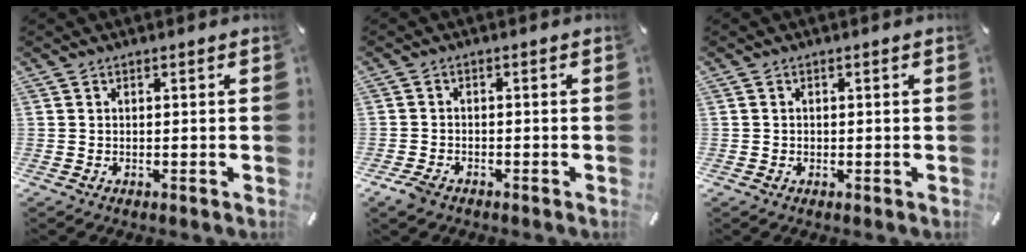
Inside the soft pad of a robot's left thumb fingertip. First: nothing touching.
{"total": 2.8, "force": [-2.1, 1.6, 1.1], "torque": [-0.032, 0.006, -0.043]}
{"total": 0.6, "force": [-0.2, 0.6, 0.1], "torque": [-0.003, 0.006, -0.006]}